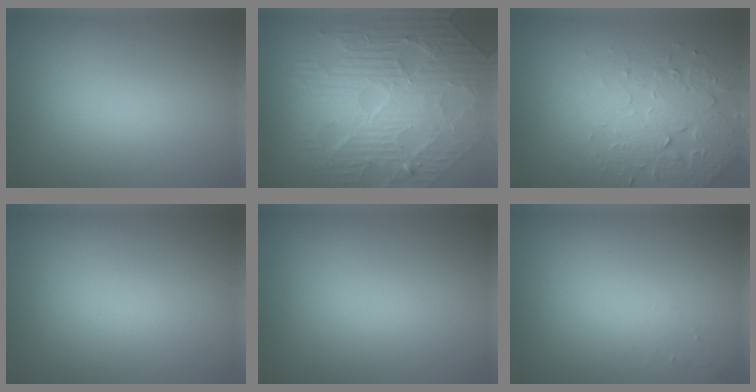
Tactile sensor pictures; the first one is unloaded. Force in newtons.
{"total": 11.5, "press": 7.6, "slide": 8.7}
{"total": 5.1, "press": 3.5, "slide": 3.7}
{"total": 0.0}
{"total": 0.0}
{"total": 0.5, "press": 0.5, "slide": 0.1}